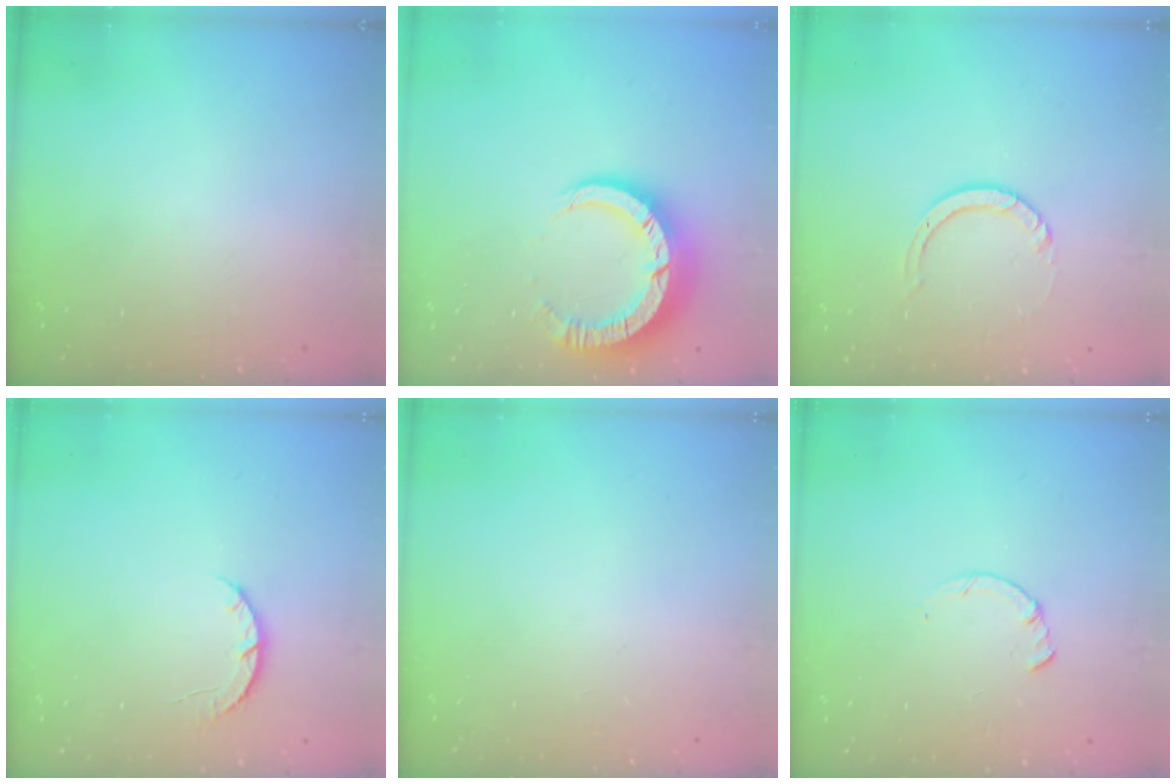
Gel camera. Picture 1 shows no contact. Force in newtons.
{"total": 10.4, "press": 10.4, "slide": 1.1}
{"total": 3.2, "press": 3.2, "slide": 0.3}
{"total": 3.9, "press": 3.8, "slide": 0.6}
{"total": 0.0}
{"total": 0.7, "press": 0.6, "slide": 0.2}